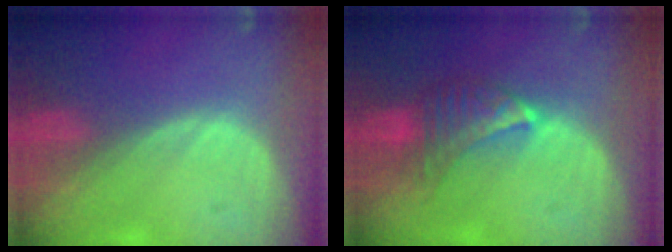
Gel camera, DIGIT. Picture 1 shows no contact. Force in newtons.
{"total": 6.8, "press": 6.1, "slide": 2.9}